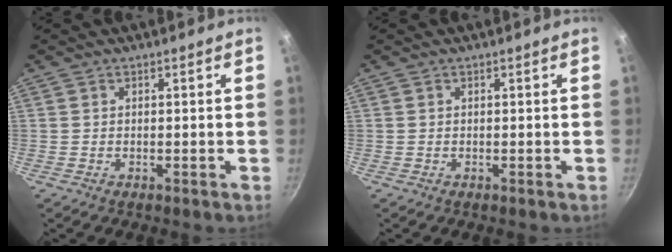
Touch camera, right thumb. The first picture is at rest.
{"total": 0.0}